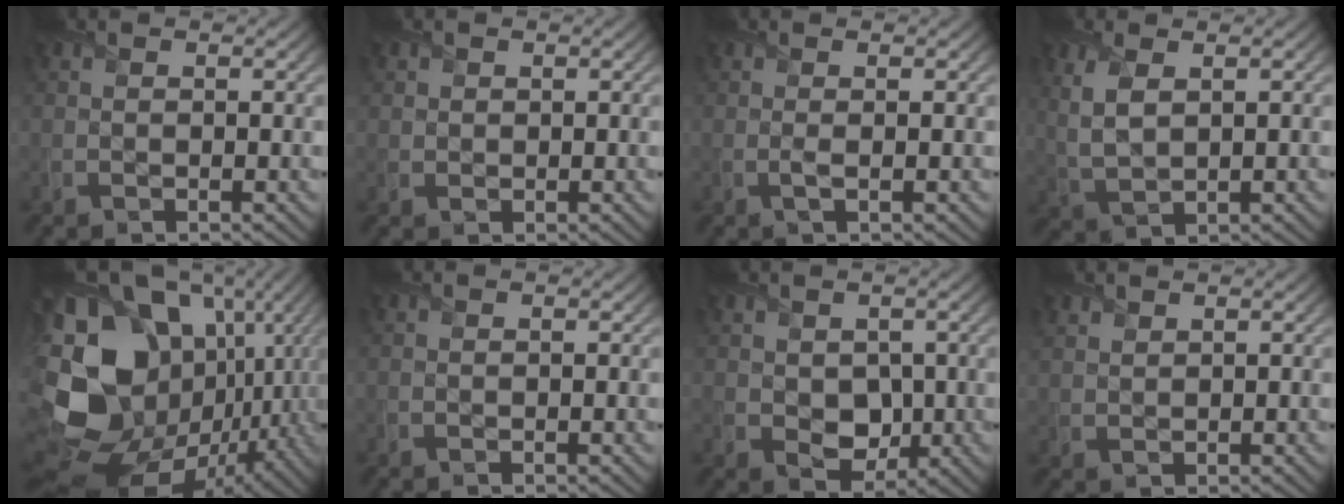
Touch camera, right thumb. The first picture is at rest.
{"total": 1.3, "force": [0.5, 1.2, 0.1], "torque": [-0.003, -0.006, 0.007]}
{"total": 1.0, "force": [0.0, 0.1, 1.0], "torque": [-0.023, 0.000, -0.002]}
{"total": 4.9, "force": [1.6, 2.4, 3.9], "torque": [-0.106, 0.000, 0.037]}
{"total": 20.9, "force": [0.3, 16.4, 13.0], "torque": [-0.288, -0.027, 0.038]}
{"total": 0.0}
{"total": 4.3, "force": [0.3, 3.3, 2.7], "torque": [-0.063, -0.014, 0.011]}
{"total": 1.9, "force": [1.5, 0.8, 0.7], "torque": [-0.020, 0.002, 0.038]}